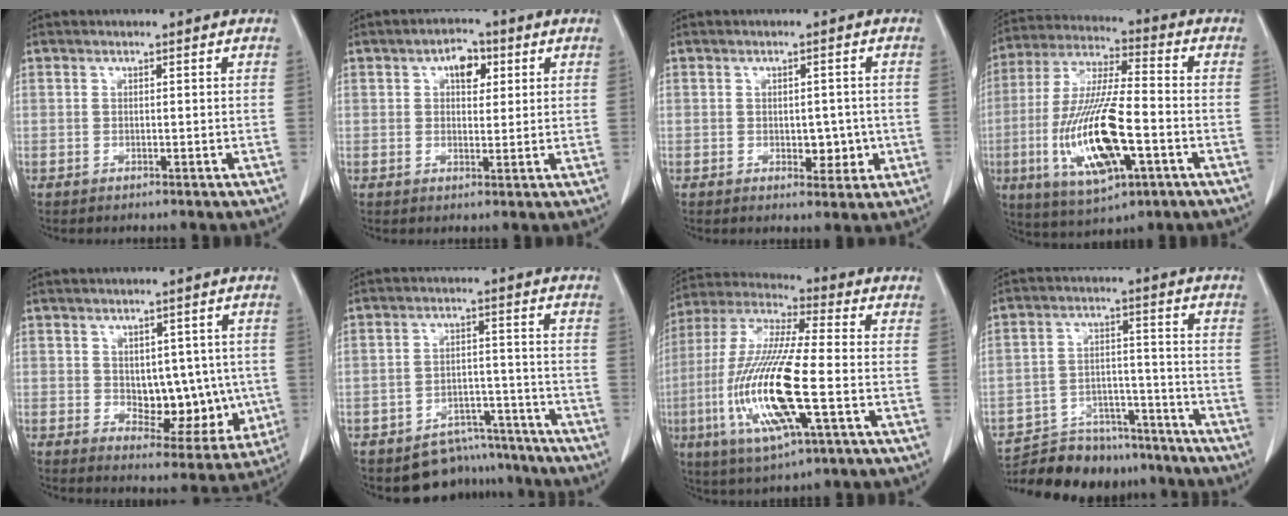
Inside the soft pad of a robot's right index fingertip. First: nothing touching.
{"total": 4.3, "force": [1.7, 2.4, 3.1], "torque": [-0.046, 0.012, 0.025]}
{"total": 3.8, "force": [-0.7, 2.4, 2.8], "torque": [-0.027, 0.001, -0.002]}
{"total": 17.2, "force": [-4.9, 4.1, 16.0], "torque": [-0.331, -0.014, -0.083]}
{"total": 9.6, "force": [-0.3, 6.0, 7.6], "torque": [-0.079, 0.007, 0.015]}
{"total": 8.9, "force": [-7.9, 4.1, -0.3], "torque": [0.029, 0.044, -0.110]}
{"total": 18.0, "force": [-4.3, 2.3, 17.3], "torque": [-0.370, -0.017, -0.078]}
{"total": 15.7, "force": [-14.4, 5.3, 3.4], "torque": [-0.055, 0.027, -0.209]}